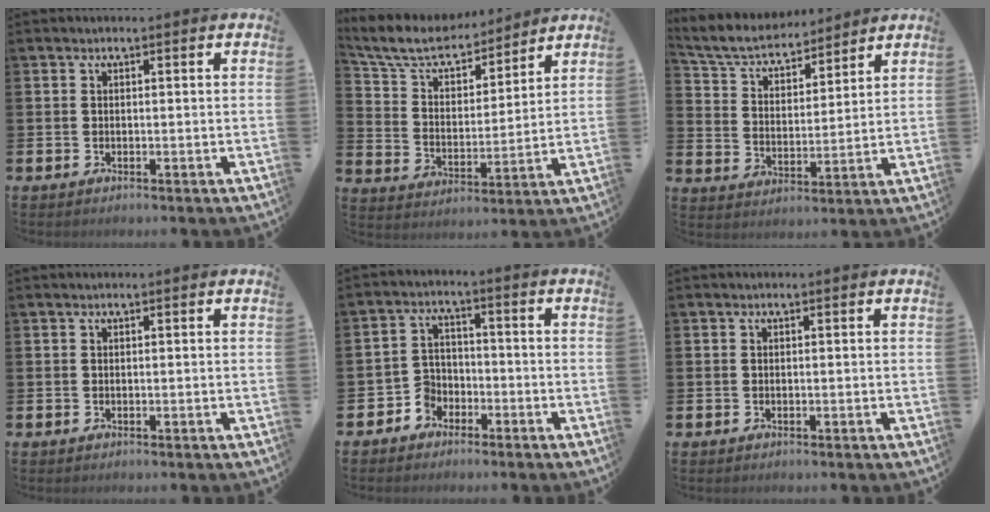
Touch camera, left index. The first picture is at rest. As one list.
[{"total": 9.0, "force": [8.2, 2.7, 2.5], "torque": [-0.095, -0.052, 0.147]}, {"total": 6.1, "force": [5.7, 1.6, 1.3], "torque": [-0.059, -0.039, 0.098]}, {"total": 0.0}, {"total": 3.4, "force": [-2.3, 2.6, 0.2], "torque": [-0.022, 0.000, -0.050]}, {"total": 0.0}]